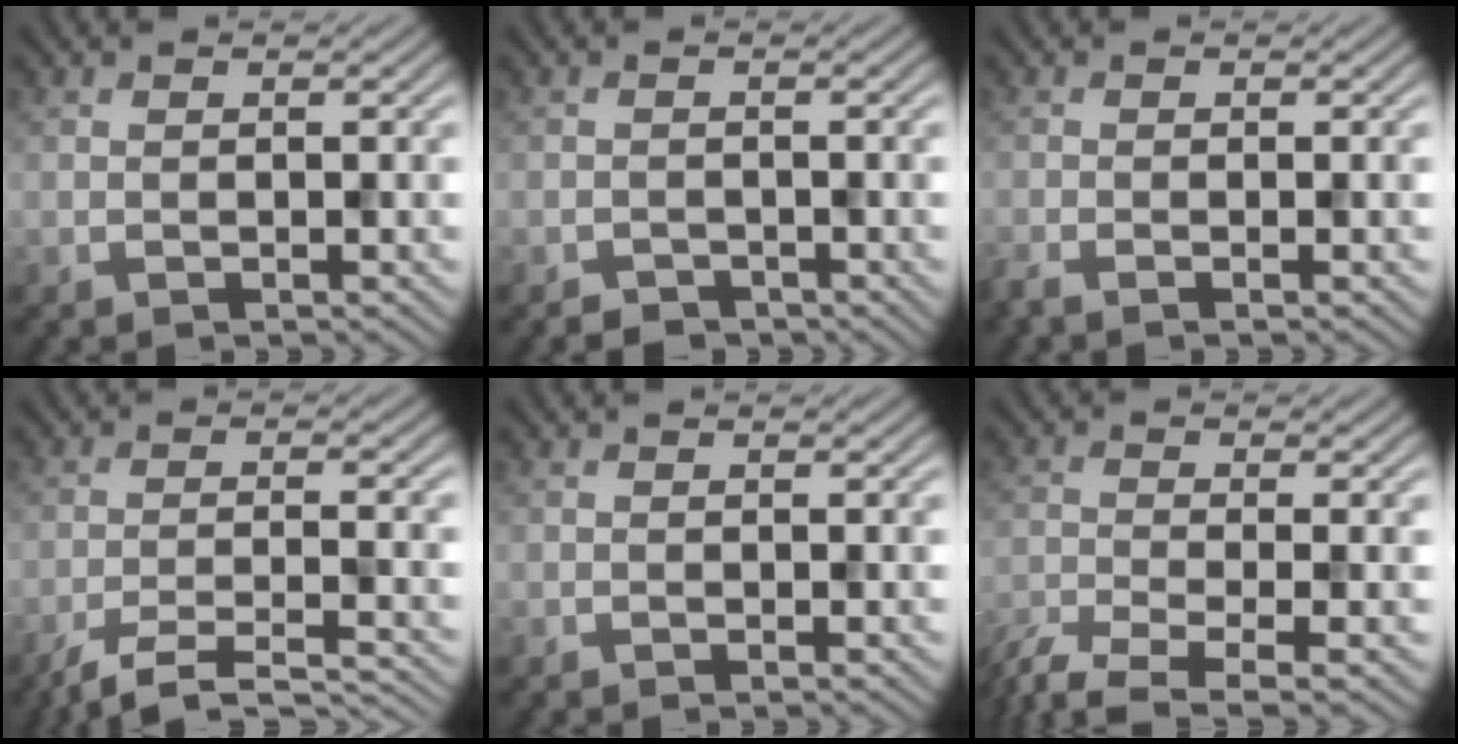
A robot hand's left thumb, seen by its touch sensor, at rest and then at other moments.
{"total": 1.4, "force": [-1.3, 0.6, 0.2], "torque": [-0.002, 0.000, -0.024]}
{"total": 1.7, "force": [-1.2, 0.2, 1.2], "torque": [-0.023, -0.005, -0.031]}
{"total": 6.6, "force": [-5.3, 1.1, 3.8], "torque": [-0.071, -0.005, -0.091]}
{"total": 0.0}
{"total": 6.0, "force": [-4.0, 1.5, 4.2], "torque": [-0.085, -0.018, -0.077]}